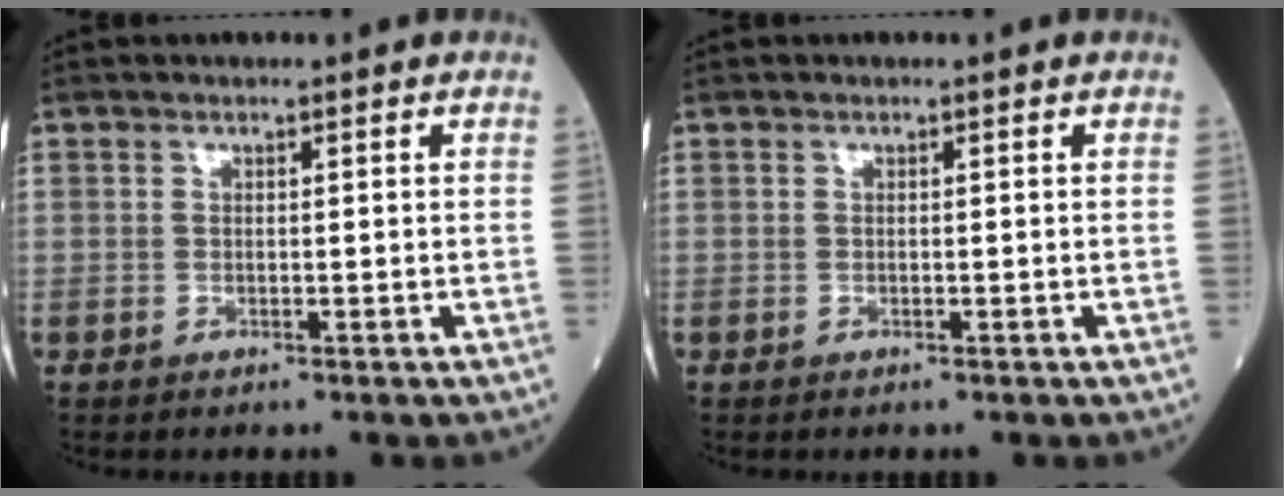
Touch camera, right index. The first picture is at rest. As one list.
[{"total": 0.0}]